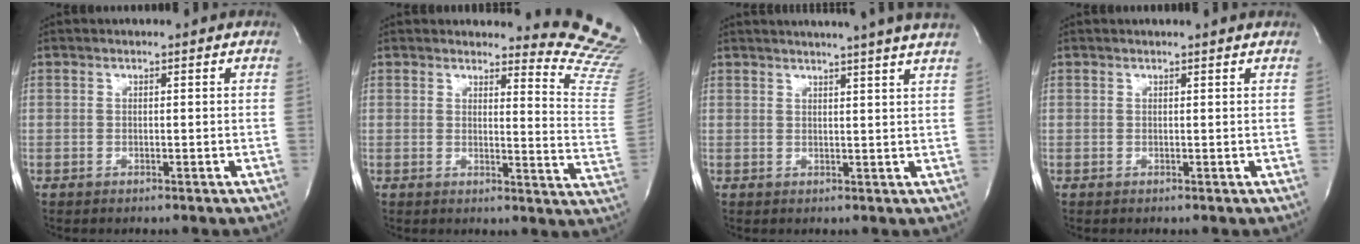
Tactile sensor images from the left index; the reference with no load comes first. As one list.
[{"total": 12.8, "force": [12.7, -0.6, 0.6], "torque": [0.015, -0.163, 0.108]}, {"total": 11.7, "force": [10.3, -1.3, 5.4], "torque": [-0.083, -0.012, 0.111]}, {"total": 1.9, "force": [1.8, -0.3, 0.4], "torque": [-0.013, 0.003, 0.018]}]